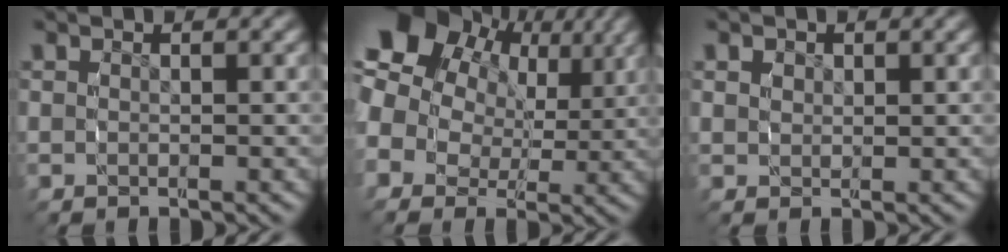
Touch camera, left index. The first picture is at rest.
{"total": 15.0, "force": [4.7, 11.7, 8.3], "torque": [-0.158, 0.024, 0.049]}
{"total": 1.0, "force": [0.5, 0.8, 0.3], "torque": [-0.003, -0.002, 0.014]}